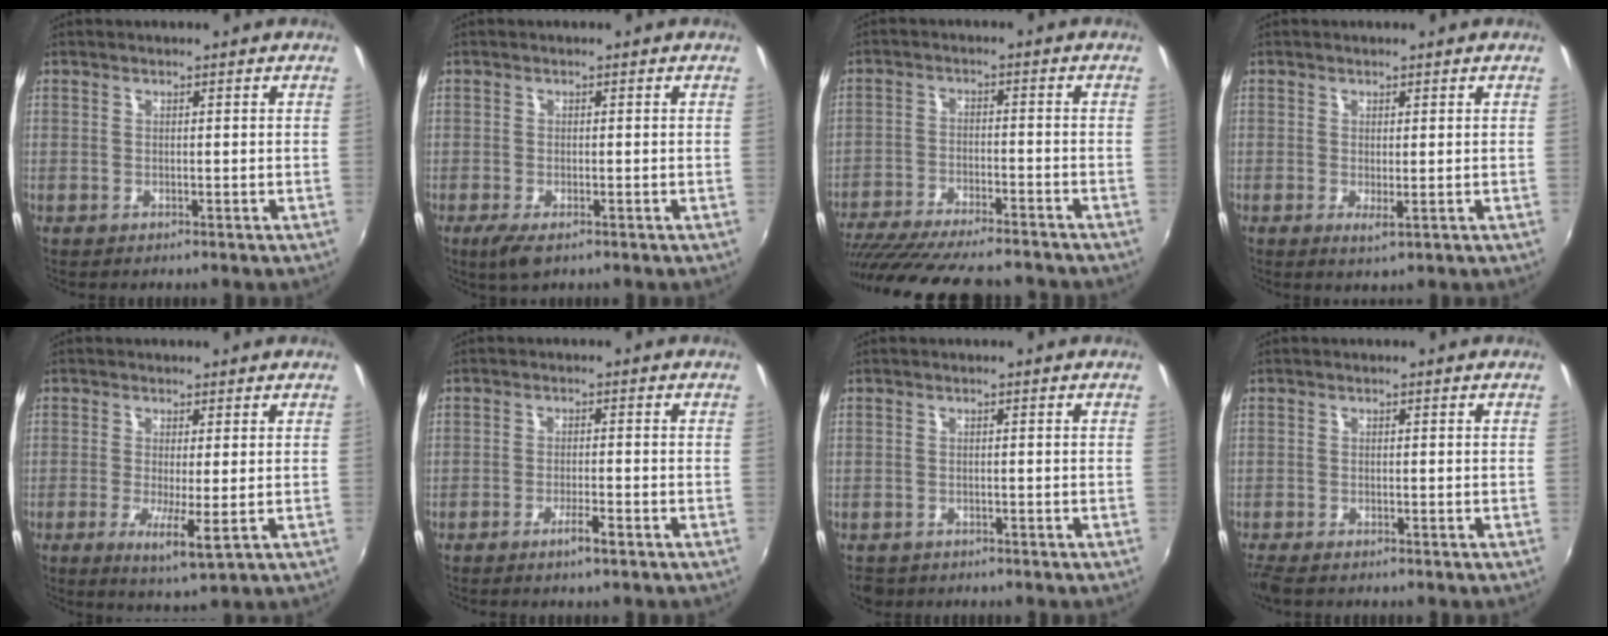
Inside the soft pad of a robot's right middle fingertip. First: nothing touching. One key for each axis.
{"total": 3.4, "fx": -1.9, "fy": 1.3, "fz": 2.5, "tx": -0.054, "ty": -0.013, "tz": -0.034}
{"total": 21.9, "fx": -19.1, "fy": 4.2, "fz": 10.0, "tx": -0.194, "ty": -0.043, "tz": -0.290}
{"total": 1.7, "fx": 0.0, "fy": 0.2, "fz": 1.7, "tx": -0.030, "ty": -0.005, "tz": 0.000}
{"total": 5.3, "fx": -1.1, "fy": 0.2, "fz": 5.1, "tx": -0.102, "ty": -0.016, "tz": -0.019}
{"total": 2.8, "fx": -1.9, "fy": 0.1, "fz": 2.1, "tx": -0.046, "ty": -0.001, "tz": -0.034}
{"total": 2.9, "fx": -2.1, "fy": 1.8, "fz": 1.0, "tx": -0.026, "ty": -0.010, "tz": -0.033}
{"total": 3.5, "fx": -2.8, "fy": 0.8, "fz": 1.8, "tx": -0.043, "ty": -0.019, "tz": -0.053}